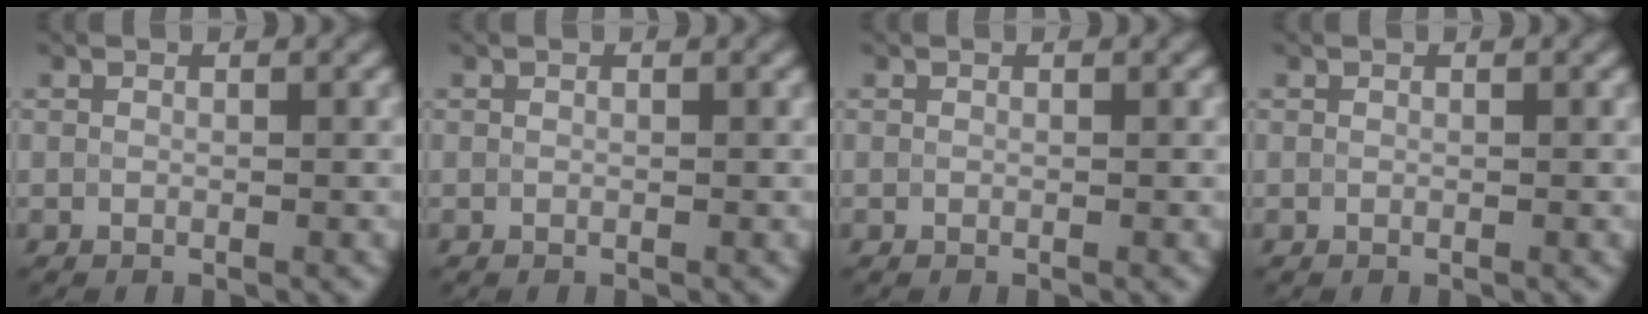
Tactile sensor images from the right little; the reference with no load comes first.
{"total": 0.0}
{"total": 0.0}
{"total": 0.0}